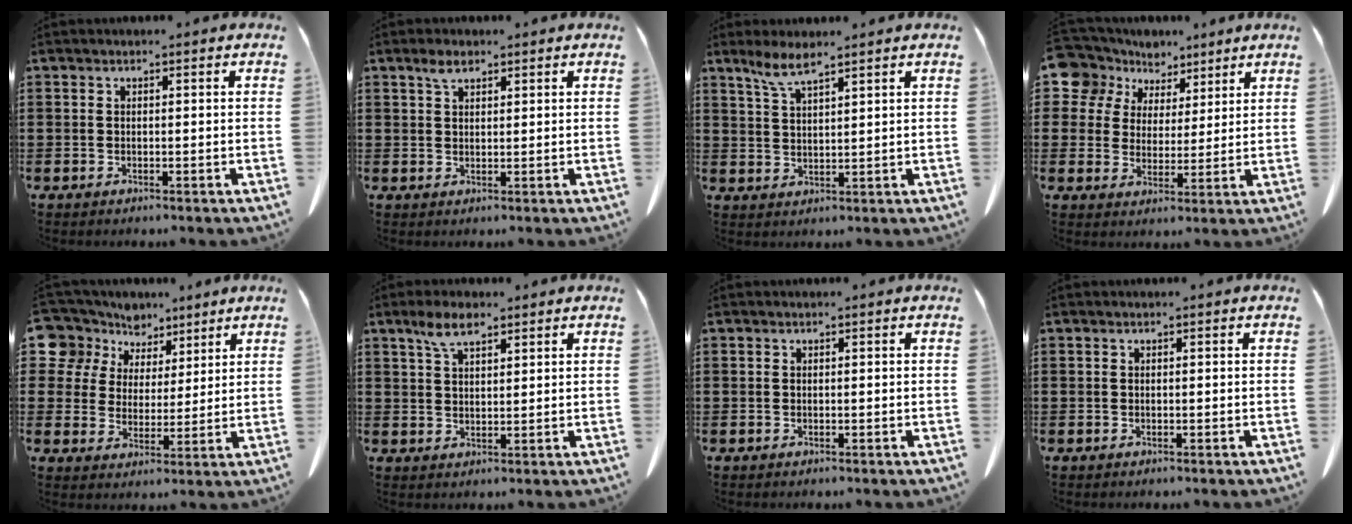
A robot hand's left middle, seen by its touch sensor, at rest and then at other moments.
{"total": 2.6, "force": [1.8, 1.0, 1.6], "torque": [-0.035, 0.003, 0.033]}
{"total": 4.6, "force": [3.3, 0.6, 3.1], "torque": [-0.071, -0.003, 0.061]}
{"total": 8.5, "force": [6.1, 5.7, 1.8], "torque": [-0.074, -0.015, 0.117]}
{"total": 8.0, "force": [5.9, 5.4, 0.9], "torque": [-0.068, -0.017, 0.114]}
{"total": 4.8, "force": [3.1, 1.7, 3.2], "torque": [-0.071, 0.004, 0.057]}
{"total": 0.0}
{"total": 0.0}